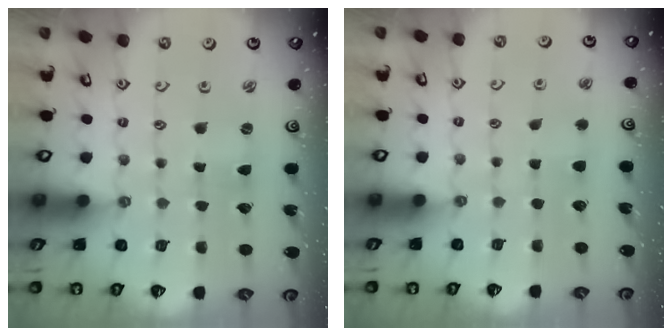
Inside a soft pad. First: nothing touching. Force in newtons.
{"total": 2.8, "press": 2.8, "slide": 0.5}